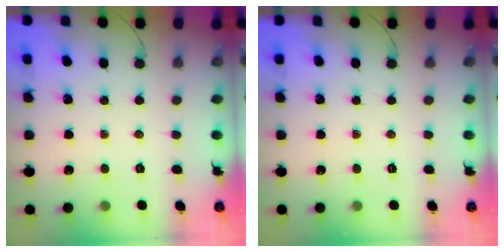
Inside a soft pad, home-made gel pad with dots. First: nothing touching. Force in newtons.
{"total": 0.0}